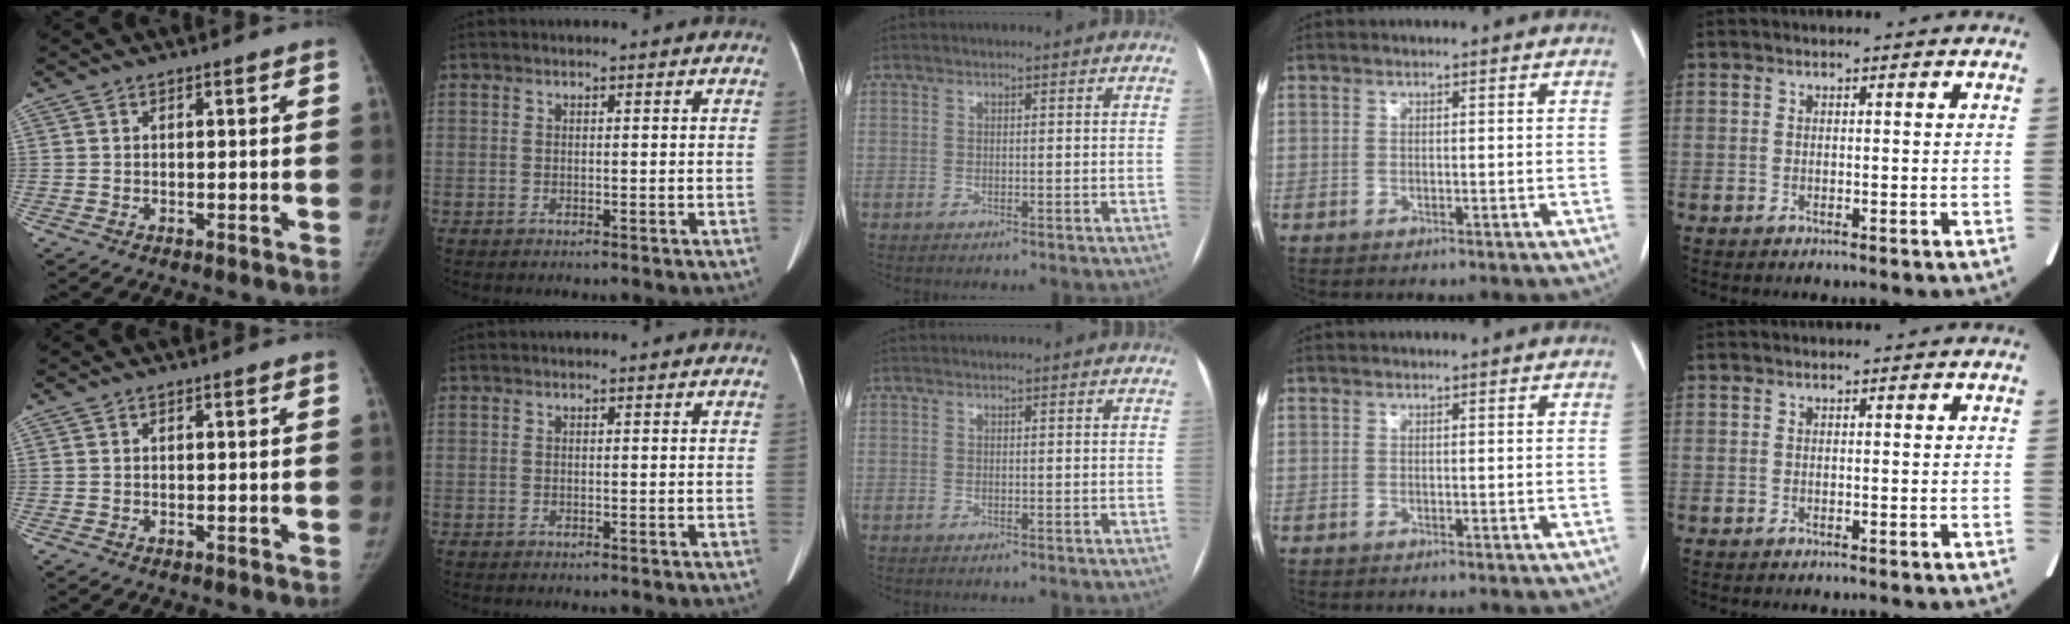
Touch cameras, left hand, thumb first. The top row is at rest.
{}